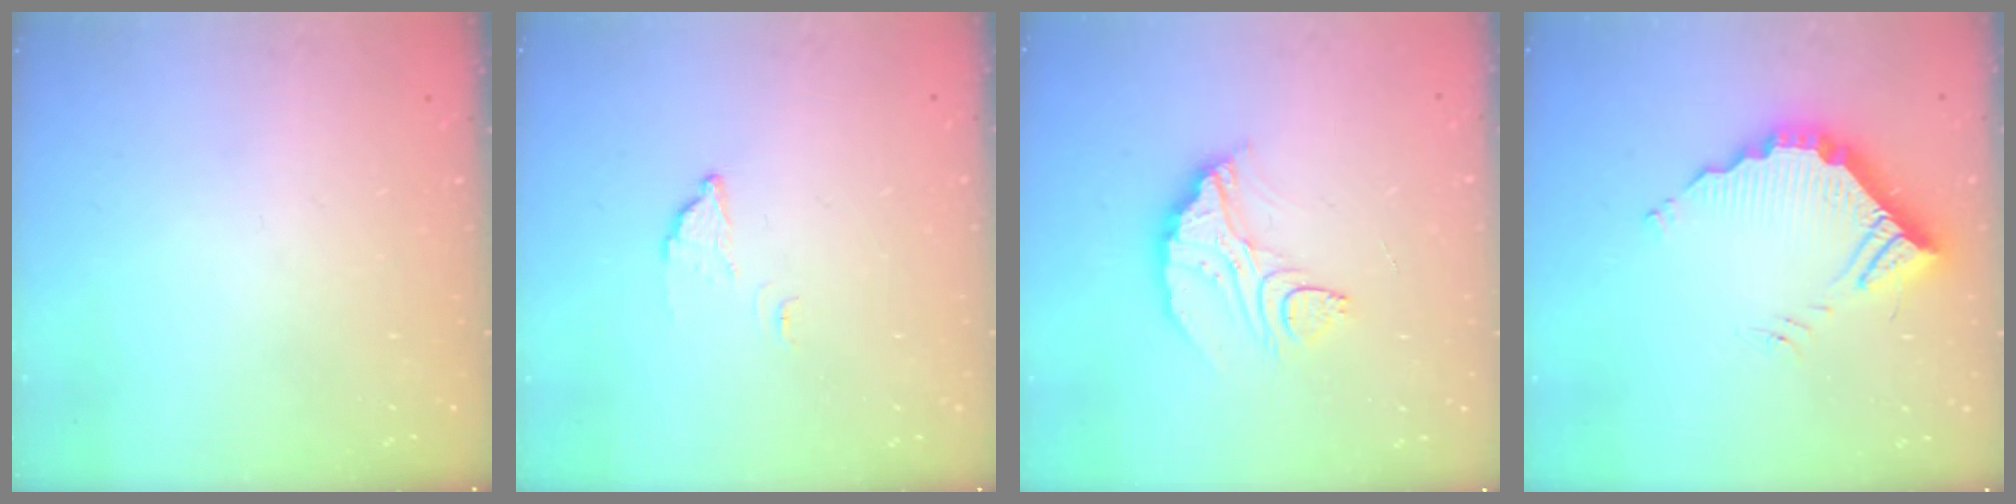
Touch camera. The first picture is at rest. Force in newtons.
{"total": 2.5, "press": 2.5, "slide": 0.1}
{"total": 10.7, "press": 10.7, "slide": 0.8}
{"total": 12.1, "press": 12.1, "slide": 0.3}